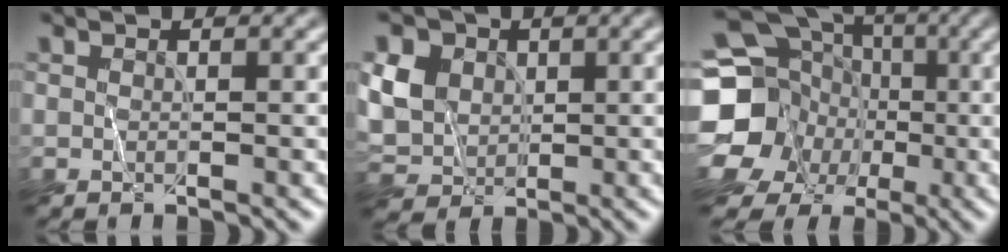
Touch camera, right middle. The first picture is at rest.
{"total": 7.3, "force": [2.3, 5.9, 3.7], "torque": [-0.093, 0.019, 0.038]}
{"total": 19.9, "force": [-2.4, 18.5, 6.9], "torque": [-0.168, -0.006, -0.079]}